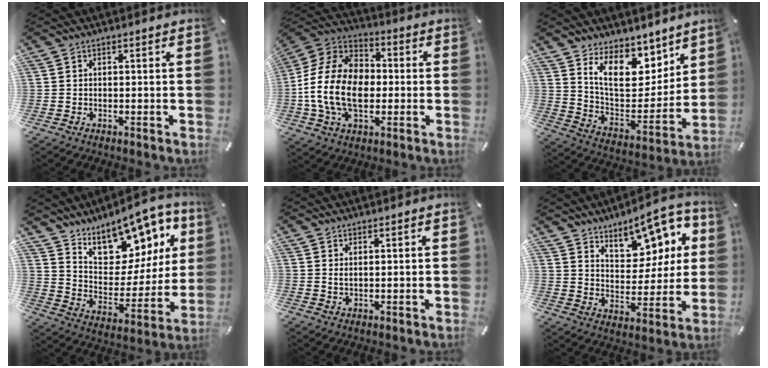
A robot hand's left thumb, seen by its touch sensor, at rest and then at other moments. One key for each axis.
{"total": 17.4, "fx": -3.2, "fy": 12.6, "fz": 11.6, "tx": -0.259, "ty": 0.031, "tz": -0.060}
{"total": 13.4, "fx": 9.1, "fy": 7.8, "fz": 6.0, "tx": -0.100, "ty": -0.076, "tz": 0.170}
{"total": 16.2, "fx": 12.1, "fy": 8.4, "fz": 6.6, "tx": -0.086, "ty": -0.105, "tz": 0.211}
{"total": 1.2, "fx": 0.7, "fy": 0.3, "fz": 0.9, "tx": -0.019, "ty": -0.001, "tz": 0.013}
{"total": 12.7, "fx": 9.2, "fy": 6.9, "fz": 5.4, "tx": -0.070, "ty": -0.074, "tz": 0.163}